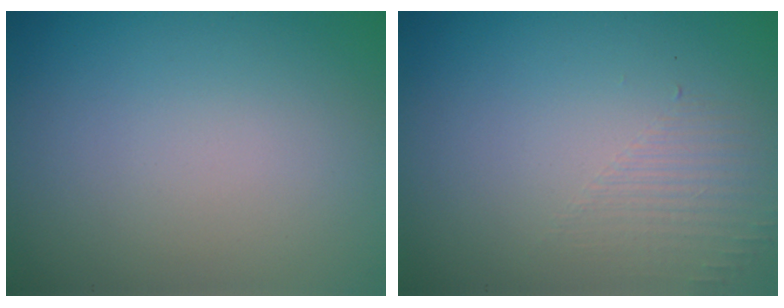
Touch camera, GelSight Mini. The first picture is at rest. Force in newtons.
{"total": 1.4, "press": 0.2, "slide": 1.4}